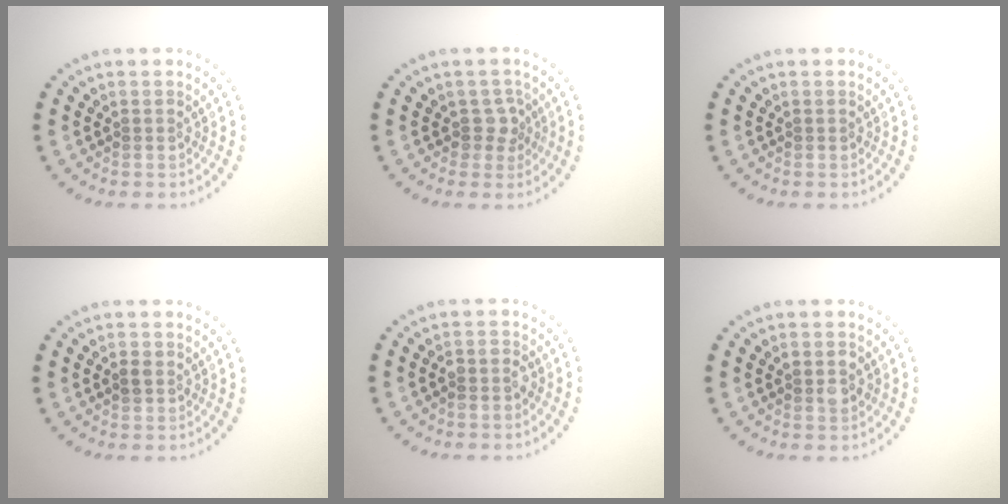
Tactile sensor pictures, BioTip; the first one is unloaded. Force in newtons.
{"total": 1.7, "press": 1.4, "slide": 1.1}
{"total": 0.0}
{"total": 1.1, "press": 1.0, "slide": 0.2}
{"total": 1.7, "press": 1.5, "slide": 0.8}
{"total": 1.9, "press": 1.9, "slide": 0.1}